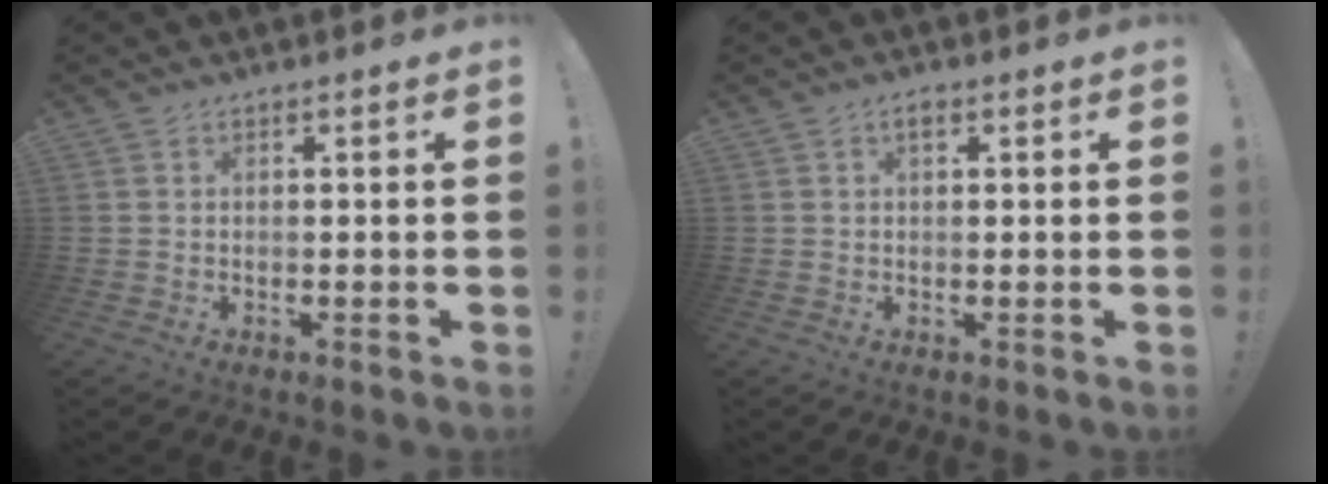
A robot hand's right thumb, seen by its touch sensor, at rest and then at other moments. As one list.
[{"total": 1.5, "force": [0.7, 0.7, 1.1], "torque": [-0.017, 0.001, 0.011]}]